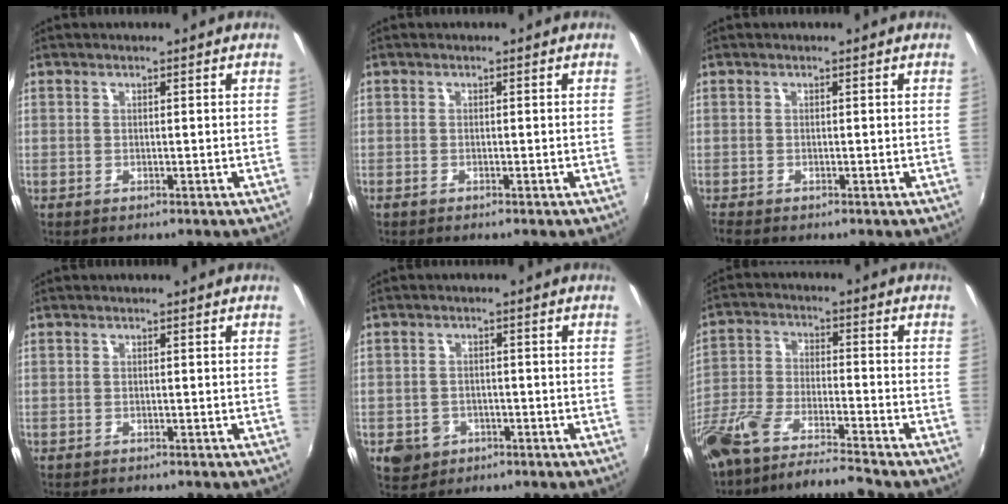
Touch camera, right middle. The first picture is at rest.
{"total": 0.7, "force": [-0.6, 0.2, 0.2], "torque": [-0.005, -0.003, -0.013]}
{"total": 1.1, "force": [-1.0, 0.3, 0.5], "torque": [-0.012, -0.006, -0.018]}
{"total": 1.3, "force": [-1.2, 0.3, 0.3], "torque": [-0.009, -0.007, -0.019]}
{"total": 5.3, "force": [-2.4, 4.5, 1.6], "torque": [-0.046, 0.004, -0.032]}
{"total": 11.9, "force": [-10.5, 0.5, 5.7], "torque": [-0.131, -0.016, -0.197]}